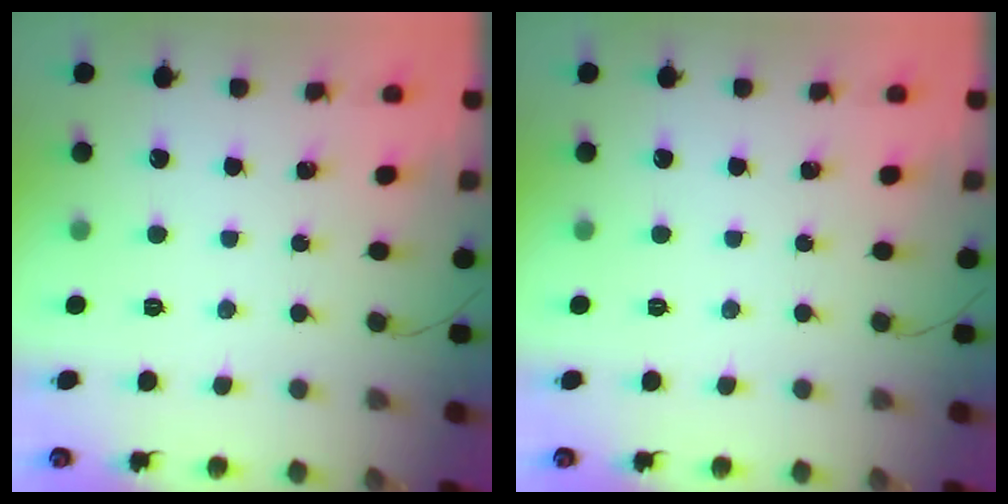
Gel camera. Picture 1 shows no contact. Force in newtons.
{"total": 0.0}